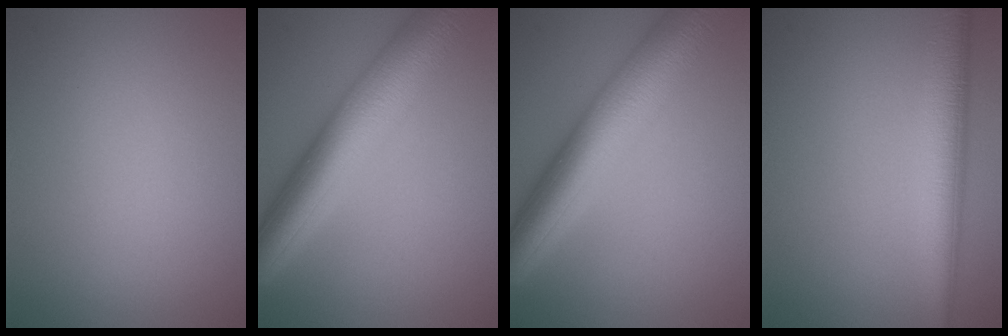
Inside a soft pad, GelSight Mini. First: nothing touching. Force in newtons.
{"total": 9.3, "press": 9.3, "slide": 0.2}
{"total": 9.3, "press": 9.3, "slide": 0.2}
{"total": 5.1, "press": 5.1, "slide": 0.3}